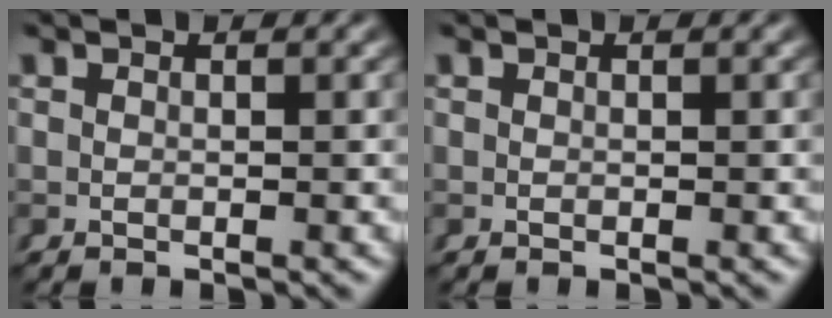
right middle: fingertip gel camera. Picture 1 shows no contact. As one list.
[{"total": 0.0}]